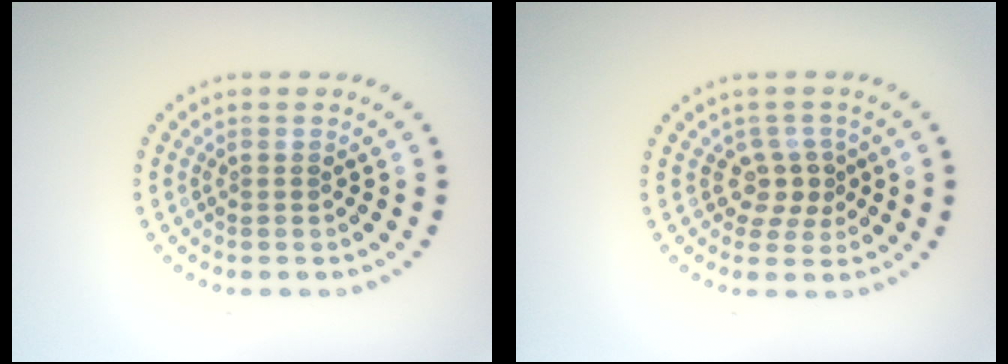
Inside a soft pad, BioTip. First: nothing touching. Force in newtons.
{"total": 2.1, "press": 1.6, "slide": 1.4}